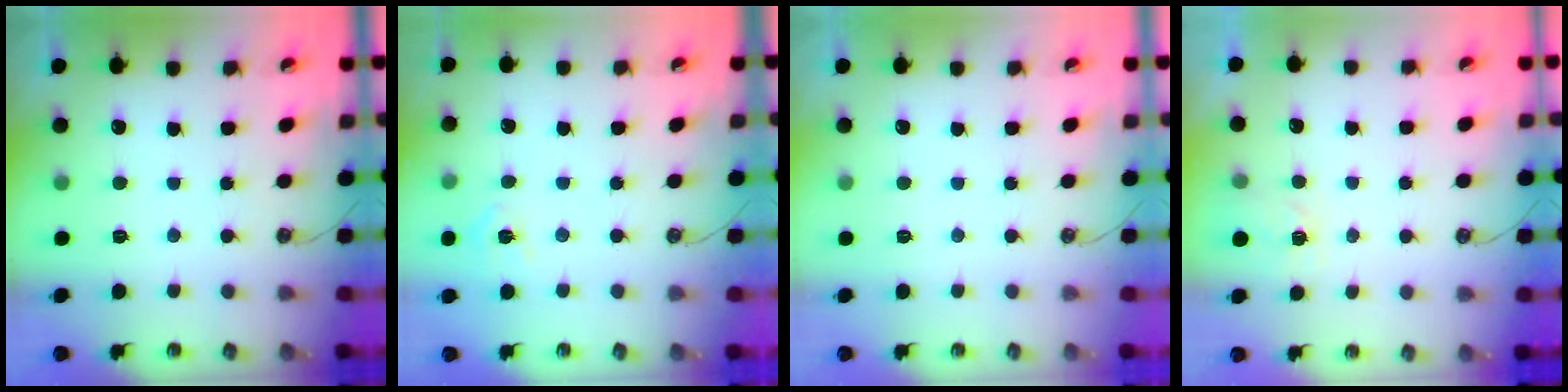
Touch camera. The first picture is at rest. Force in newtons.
{"total": 7.3, "press": 7.3, "slide": 0.7}
{"total": 0.0}
{"total": 2.9, "press": 2.9, "slide": 0.5}